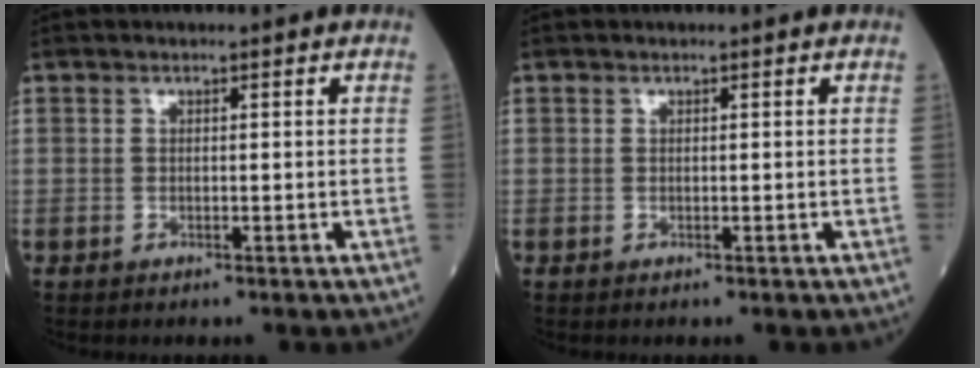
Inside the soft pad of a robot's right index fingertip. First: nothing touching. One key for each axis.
{"total": 0.0}